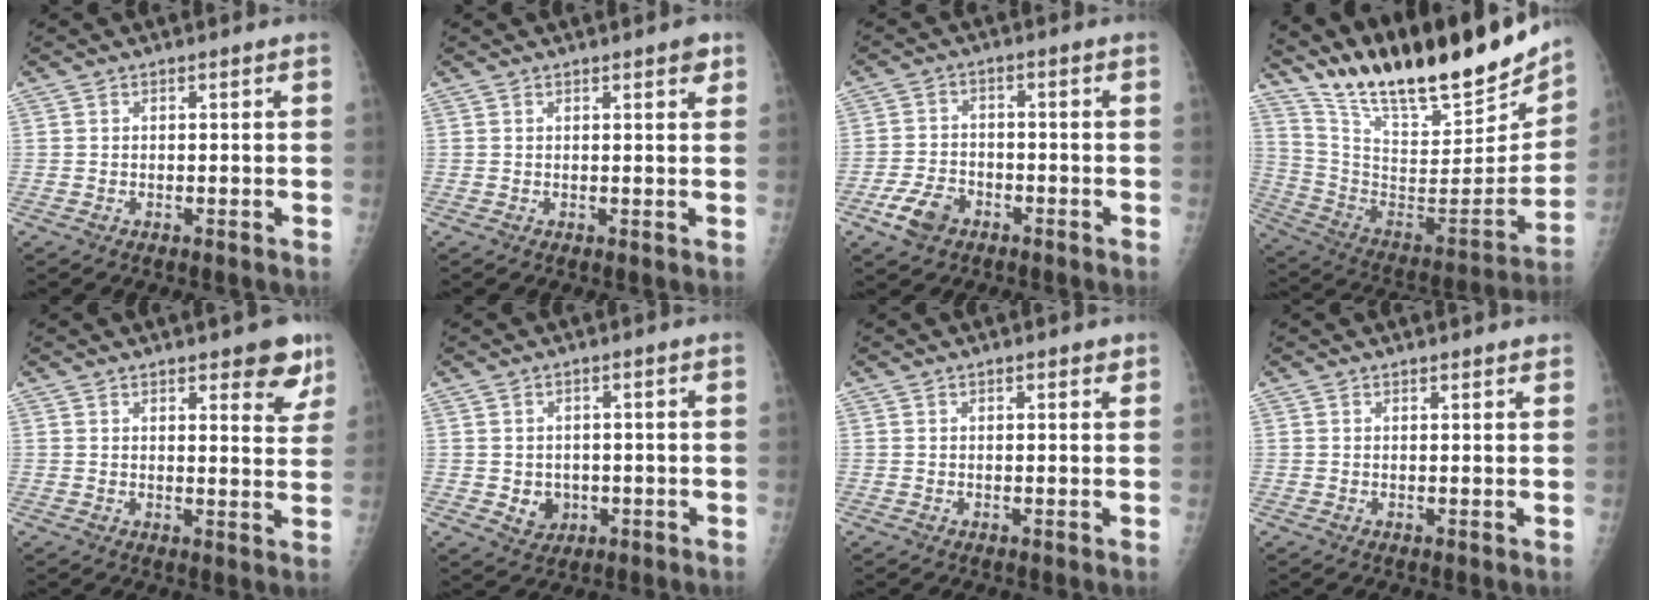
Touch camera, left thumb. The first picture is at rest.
{"total": 2.0, "force": [1.3, 0.7, 1.5], "torque": [-0.013, -0.004, 0.014]}
{"total": 6.1, "force": [-3.3, 4.0, 3.2], "torque": [-0.057, 0.017, -0.059]}
{"total": 28.1, "force": [22.8, 7.3, 14.7], "torque": [-0.215, -0.096, 0.368]}
{"total": 7.3, "force": [4.9, 2.6, 4.9], "torque": [-0.028, -0.027, 0.058]}
{"total": 3.8, "force": [-0.5, 3.3, 1.8], "torque": [-0.011, 0.000, 0.003]}
{"total": 1.3, "force": [1.0, 0.5, 0.7], "torque": [-0.004, -0.004, 0.011]}
{"total": 1.9, "force": [1.8, 0.4, 0.6], "torque": [0.000, -0.004, 0.022]}